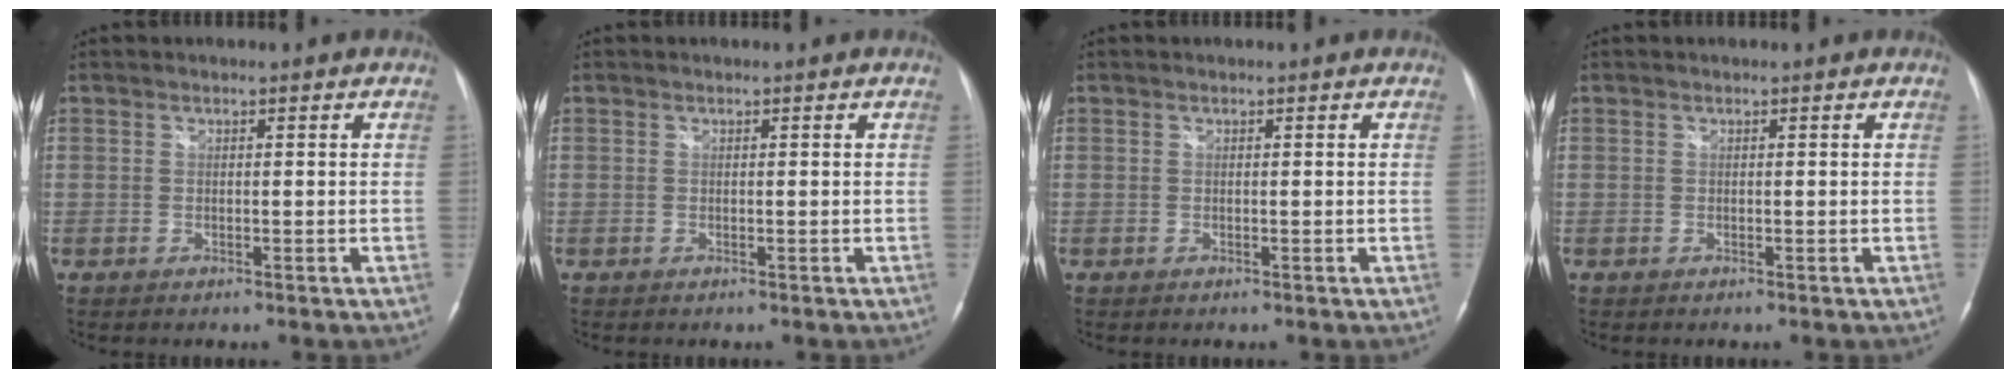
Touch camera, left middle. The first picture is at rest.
{"total": 0.0}
{"total": 0.0}
{"total": 0.0}